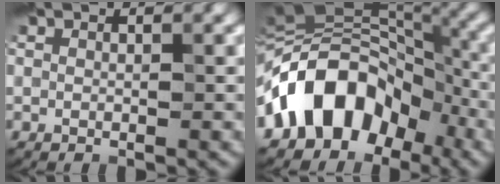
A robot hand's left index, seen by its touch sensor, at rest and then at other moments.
{"total": 12.0, "force": [-5.1, 8.1, 7.4], "torque": [-0.112, 0.027, -0.105]}